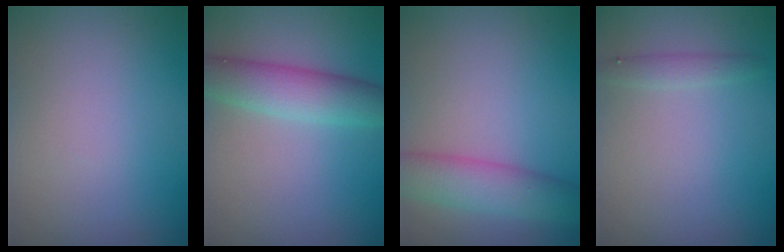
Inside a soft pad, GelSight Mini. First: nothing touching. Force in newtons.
{"total": 4.8, "press": 4.8, "slide": 0.1}
{"total": 4.7, "press": 4.7, "slide": 0.3}
{"total": 0.7, "press": 0.7, "slide": 0.1}